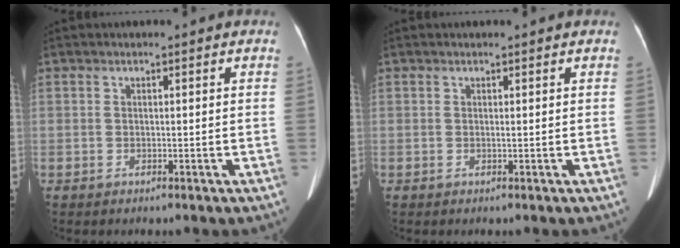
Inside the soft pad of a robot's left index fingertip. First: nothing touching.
{"total": 0.0}